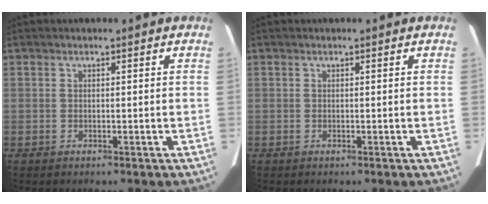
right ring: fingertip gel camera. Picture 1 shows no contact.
{"total": 0.0}